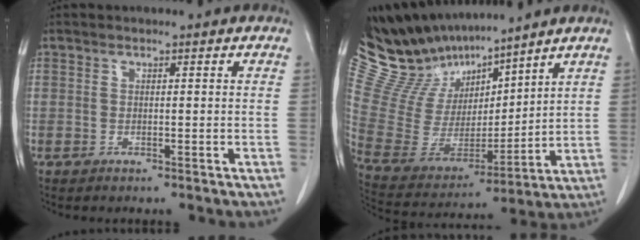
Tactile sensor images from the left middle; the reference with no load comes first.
{"total": 15.3, "force": [13.9, 3.8, 5.3], "torque": [-0.115, 0.000, 0.276]}